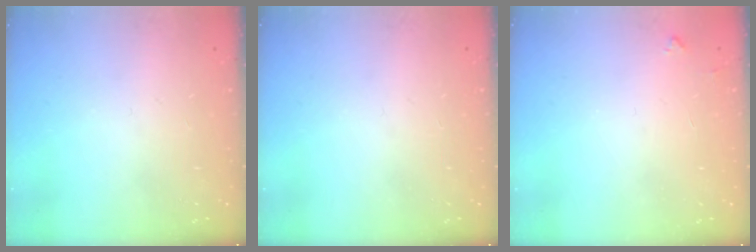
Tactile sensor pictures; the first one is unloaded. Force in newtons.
{"total": 0.0}
{"total": 3.8, "press": 3.7, "slide": 0.4}